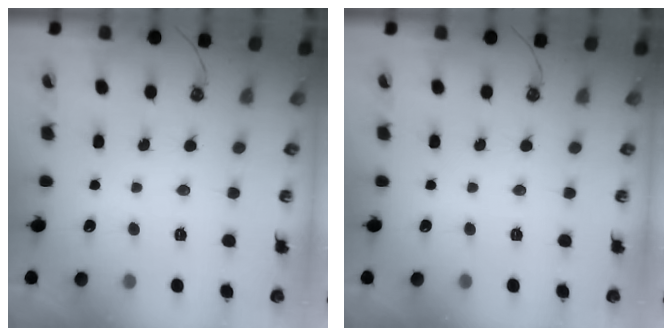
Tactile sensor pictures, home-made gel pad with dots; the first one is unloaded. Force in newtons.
{"total": 0.0}